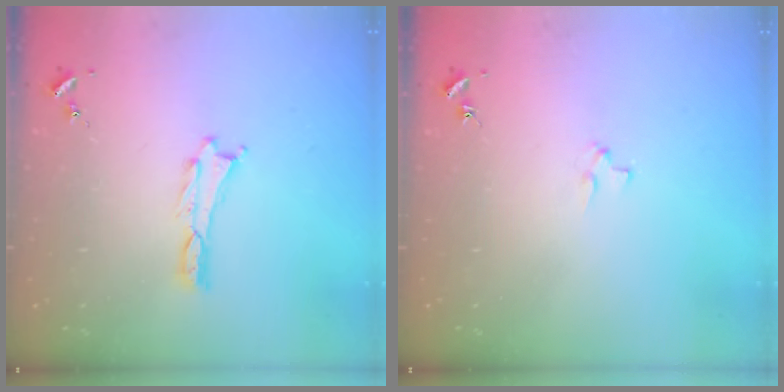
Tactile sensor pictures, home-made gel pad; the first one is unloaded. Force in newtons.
{"total": 1.9, "press": 1.9, "slide": 0.2}